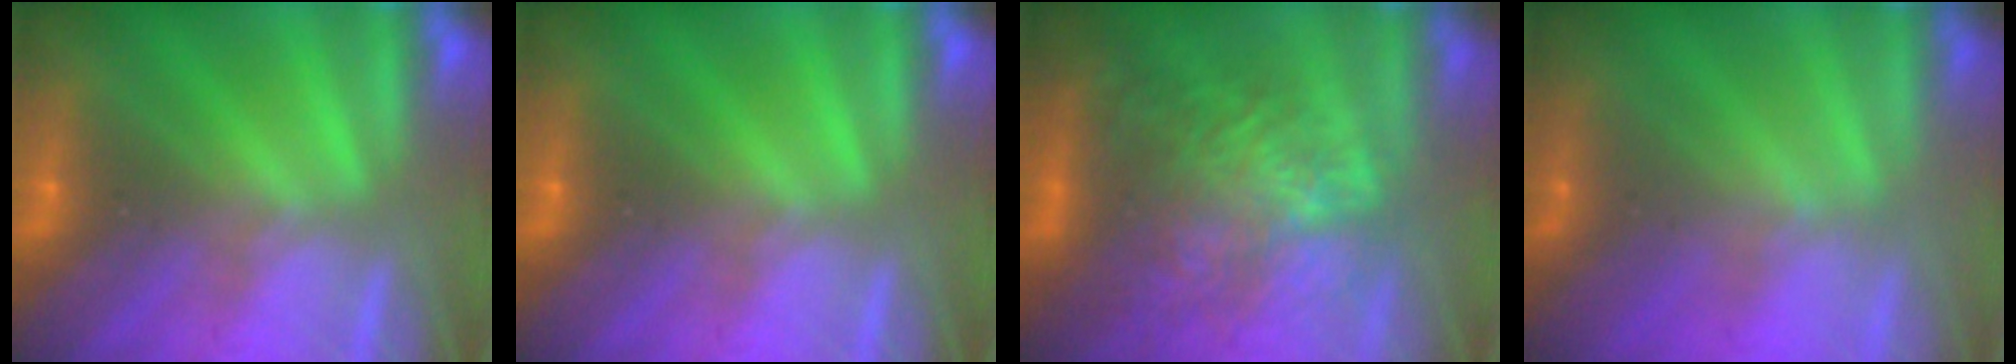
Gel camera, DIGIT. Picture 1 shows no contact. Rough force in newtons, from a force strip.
{"total": 0.0}
{"total": 7.7}
{"total": 1.4}